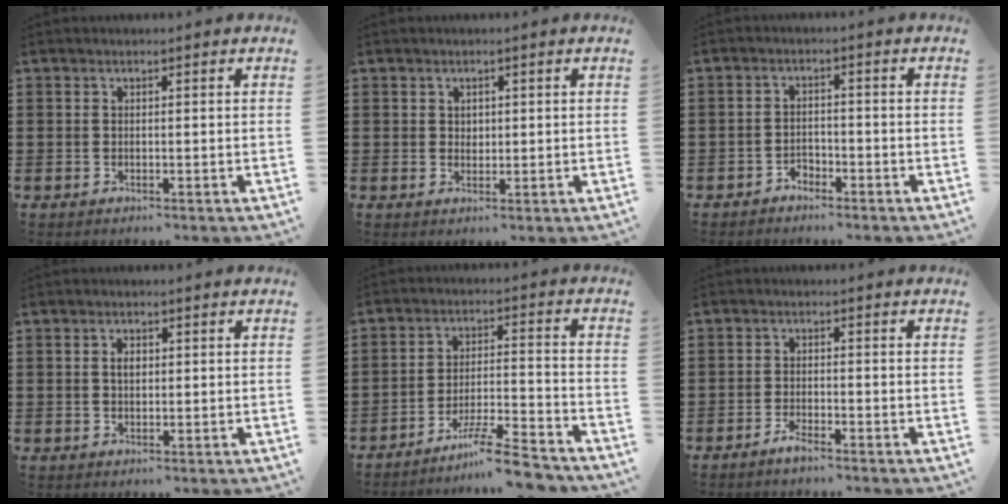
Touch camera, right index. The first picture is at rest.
{"total": 1.3, "force": [0.6, 1.0, 0.3], "torque": [-0.009, 0.004, 0.012]}
{"total": 2.0, "force": [-1.8, 0.8, 0.0], "torque": [-0.008, 0.003, -0.040]}
{"total": 1.8, "force": [0.3, 1.0, 1.5], "torque": [-0.031, 0.006, 0.003]}
{"total": 8.3, "force": [-7.2, 0.3, 4.2], "torque": [-0.075, 0.007, -0.139]}
{"total": 2.1, "force": [-1.9, 0.2, 0.9], "torque": [-0.025, -0.001, -0.038]}